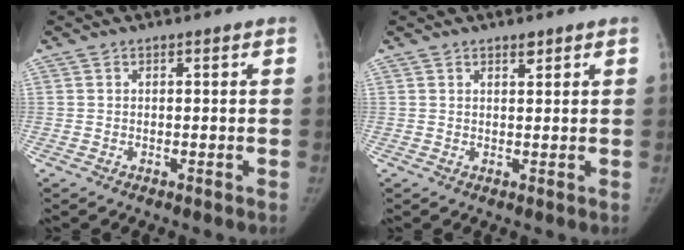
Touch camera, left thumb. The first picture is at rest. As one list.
[{"total": 1.5, "force": [1.1, 0.5, 0.8], "torque": [-0.007, -0.007, 0.017]}]